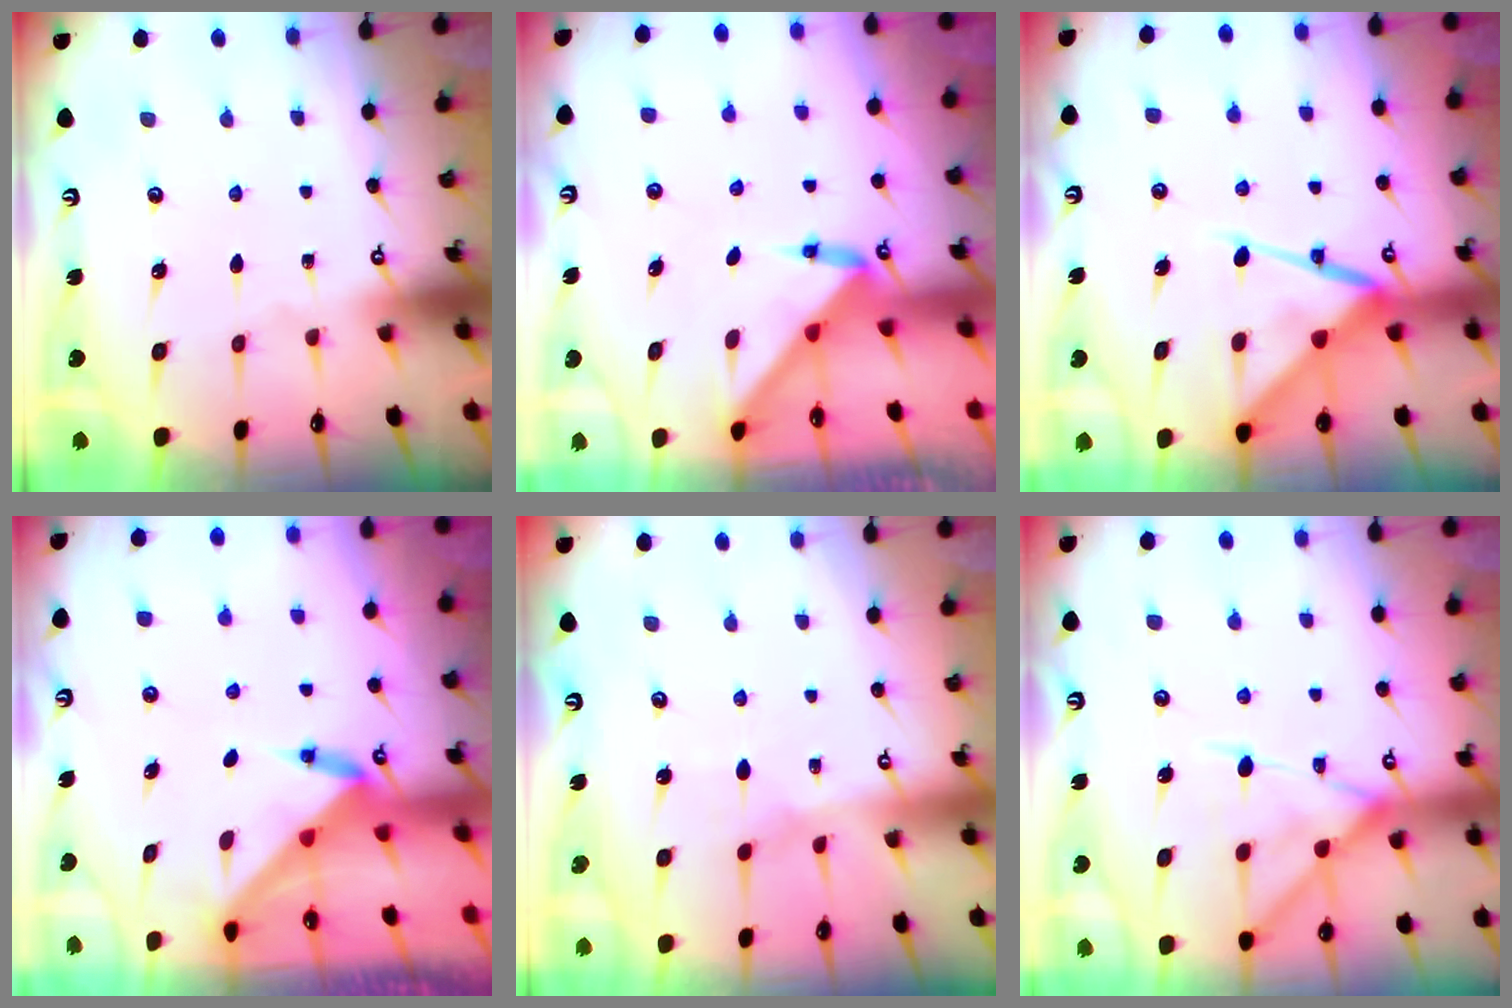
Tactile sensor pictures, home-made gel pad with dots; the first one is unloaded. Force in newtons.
{"total": 3.3, "press": 3.3, "slide": 0.2}
{"total": 12.5, "press": 12.5, "slide": 1.4}
{"total": 3.6, "press": 3.6, "slide": 0.3}
{"total": 5.2, "press": 5.1, "slide": 0.8}
{"total": 14.4, "press": 14.4, "slide": 1.2}